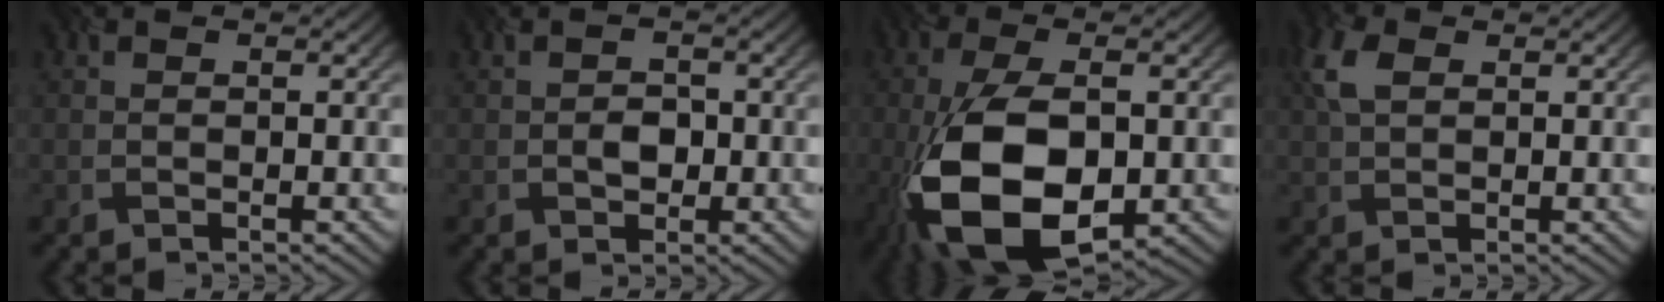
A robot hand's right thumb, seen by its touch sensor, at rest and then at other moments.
{"total": 1.8, "force": [-0.4, 1.4, 1.0], "torque": [-0.024, -0.002, -0.006]}
{"total": 15.1, "force": [-4.2, 7.9, 12.2], "torque": [-0.265, -0.021, -0.074]}
{"total": 2.8, "force": [1.1, 1.7, 1.9], "torque": [-0.057, 0.007, 0.022]}